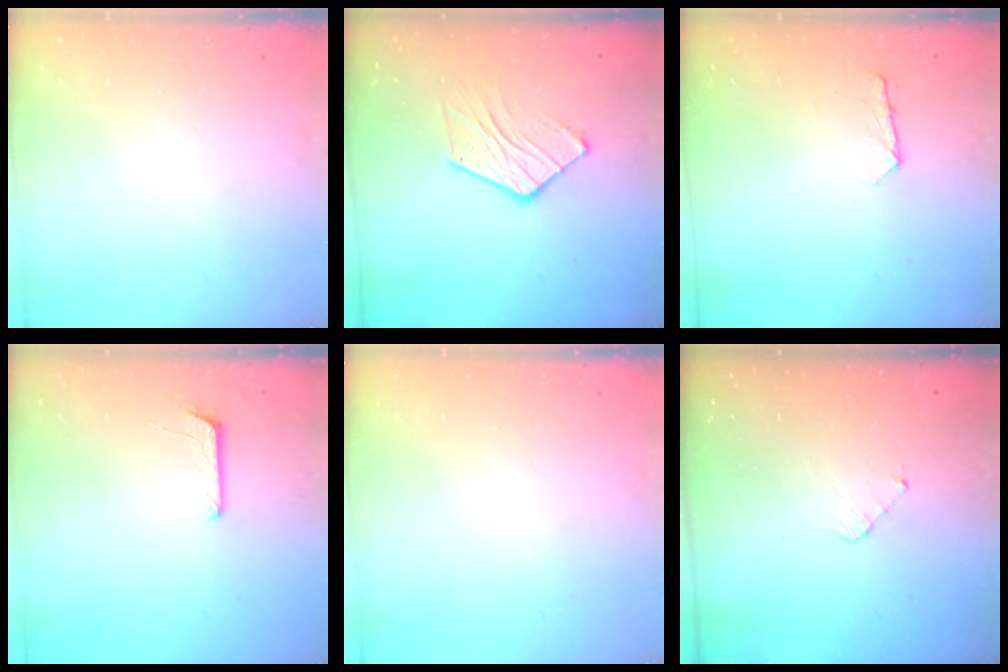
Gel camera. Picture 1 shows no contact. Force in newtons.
{"total": 10.6, "press": 10.6, "slide": 0.7}
{"total": 6.7, "press": 6.6, "slide": 0.6}
{"total": 6.1, "press": 6.1, "slide": 0.5}
{"total": 0.0}
{"total": 3.0, "press": 2.9, "slide": 0.2}